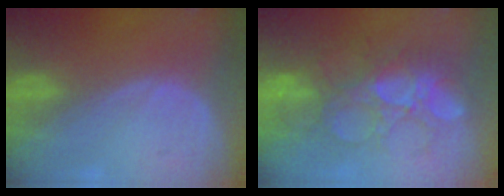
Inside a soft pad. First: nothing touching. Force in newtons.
{"total": 9.0, "press": 8.8, "slide": 2.0}